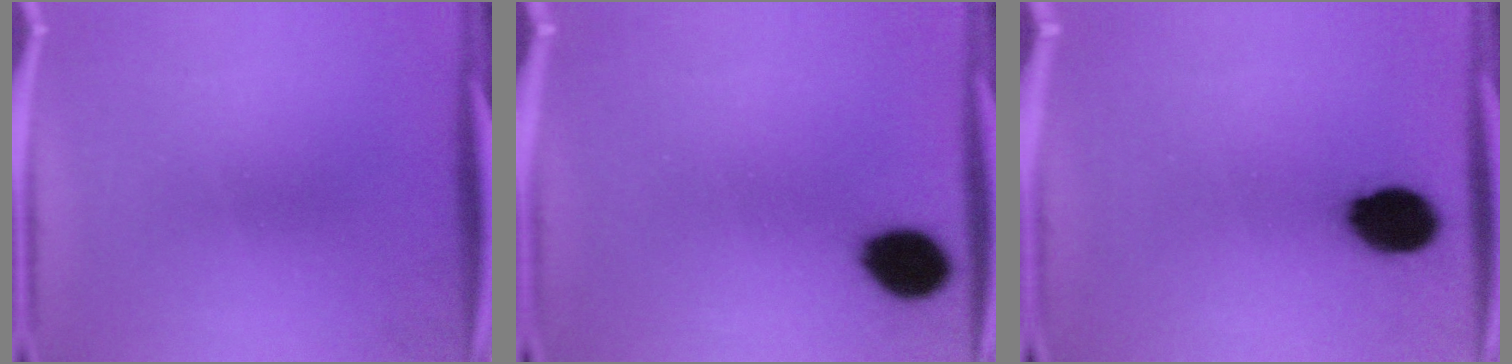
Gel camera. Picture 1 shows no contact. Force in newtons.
{"total": 9.8}
{"total": 10.4}